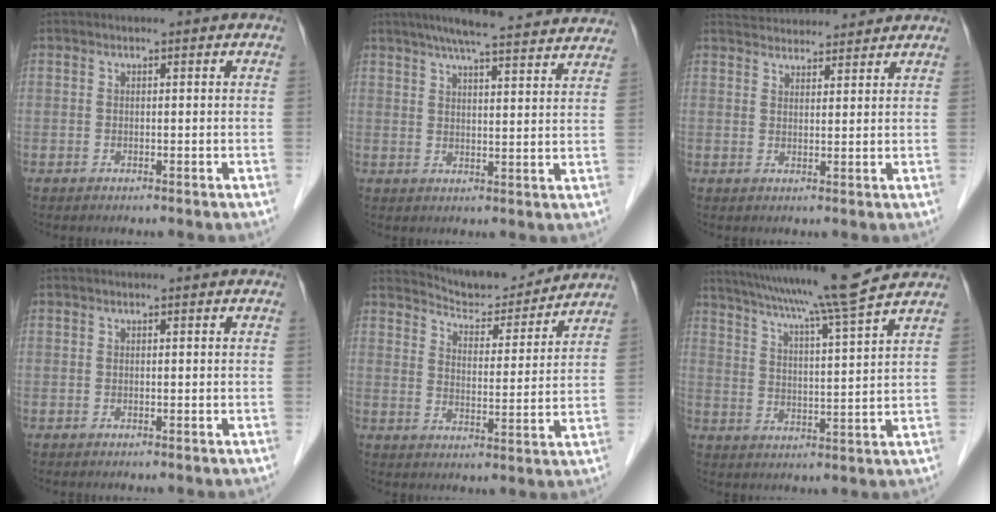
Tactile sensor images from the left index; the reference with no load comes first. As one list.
[{"total": 20.9, "force": [18.9, 1.3, 8.9], "torque": [-0.131, 0.016, 0.239]}, {"total": 9.4, "force": [9.1, 1.2, 2.0], "torque": [-0.034, 0.033, 0.130]}, {"total": 0.0}, {"total": 11.2, "force": [11.0, 1.1, 1.9], "torque": [-0.033, -0.001, 0.163]}, {"total": 16.2, "force": [13.9, -2.0, 8.0], "torque": [-0.141, -0.011, 0.201]}]